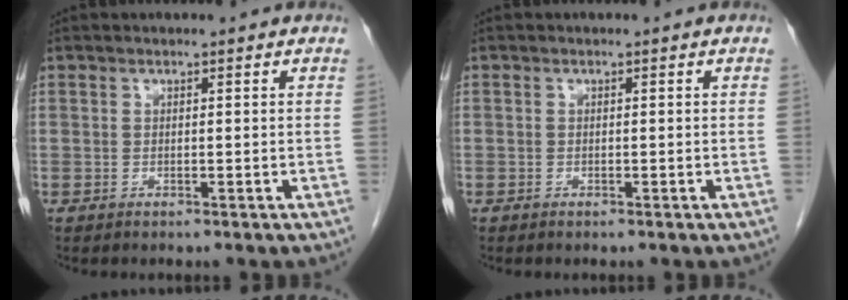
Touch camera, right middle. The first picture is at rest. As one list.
[{"total": 0.0}]